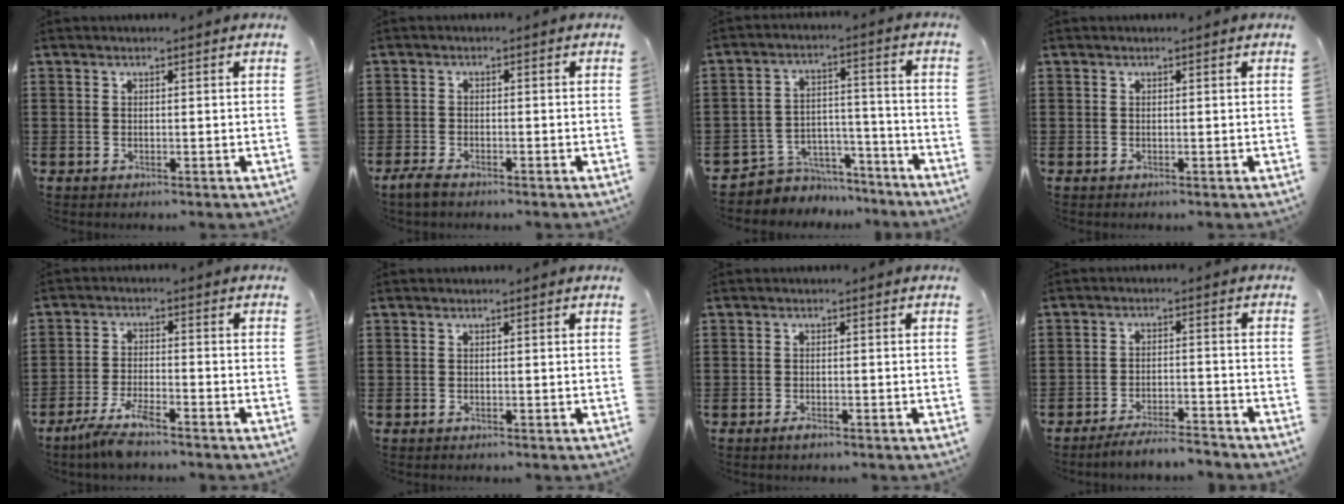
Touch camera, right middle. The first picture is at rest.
{"total": 2.2, "force": [-1.8, 0.8, 1.1], "torque": [-0.028, 0.003, -0.037]}
{"total": 5.6, "force": [-5.0, 2.4, 0.1], "torque": [-0.006, 0.021, -0.104]}
{"total": 0.0}
{"total": 5.4, "force": [-4.2, 0.5, 3.3], "torque": [-0.082, -0.016, -0.083]}
{"total": 0.0}
{"total": 1.1, "force": [-0.9, 0.4, 0.6], "torque": [-0.014, -0.004, -0.016]}
{"total": 4.3, "force": [-4.2, 0.1, 1.0], "torque": [-0.019, 0.002, -0.084]}